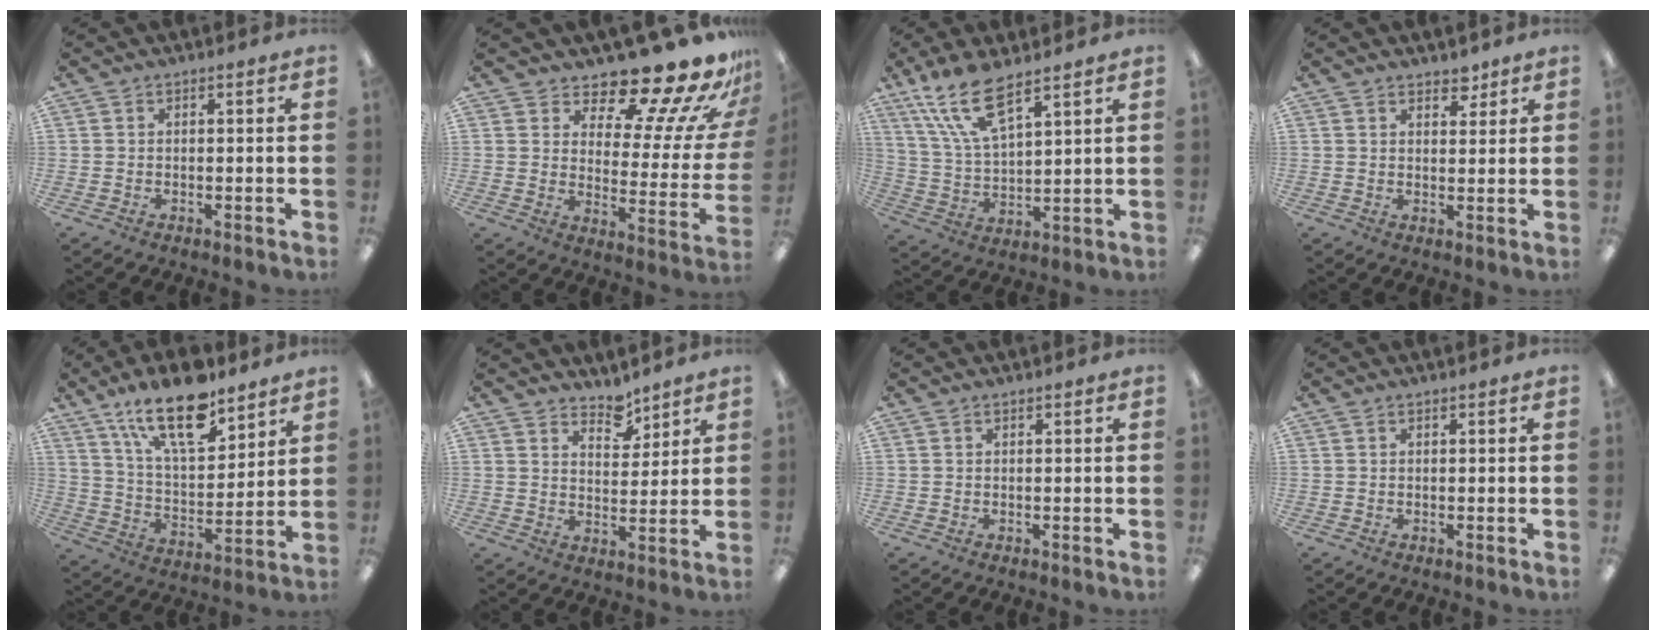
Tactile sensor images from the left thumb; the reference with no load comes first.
{"total": 16.4, "force": [14.2, 3.9, 7.1], "torque": [-0.116, -0.115, 0.236]}
{"total": 13.6, "force": [9.3, 4.5, 8.8], "torque": [-0.189, -0.032, 0.170]}
{"total": 3.6, "force": [3.0, 1.8, 0.9], "torque": [0.002, -0.017, 0.052]}
{"total": 19.0, "force": [13.4, 7.4, 11.2], "torque": [-0.189, -0.068, 0.228]}
{"total": 6.4, "force": [5.6, 2.7, 1.5], "torque": [-0.004, -0.041, 0.098]}
{"total": 0.0}
{"total": 0.0}